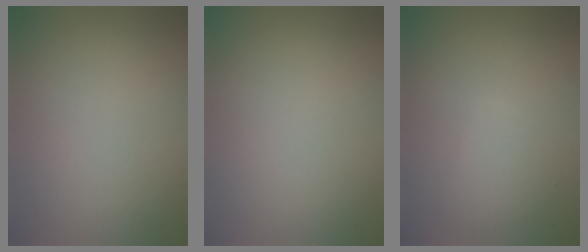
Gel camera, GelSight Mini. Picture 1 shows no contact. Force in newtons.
{"total": 0.0}
{"total": 2.7, "press": 2.7, "slide": 0.2}